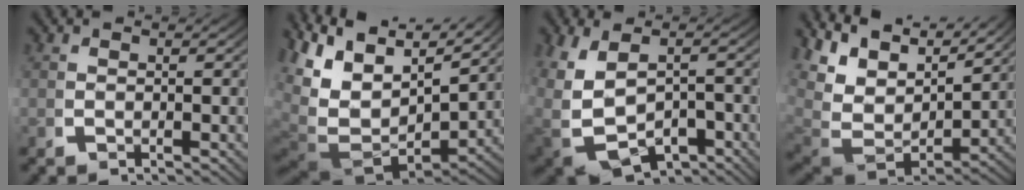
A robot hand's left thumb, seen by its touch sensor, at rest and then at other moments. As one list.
[{"total": 12.6, "force": [0.3, 8.2, 9.6], "torque": [-0.211, -0.046, 0.025]}, {"total": 9.5, "force": [-2.6, 6.6, 6.3], "torque": [-0.158, -0.052, -0.011]}, {"total": 10.3, "force": [2.1, 6.6, 7.6], "torque": [-0.177, -0.031, 0.045]}]